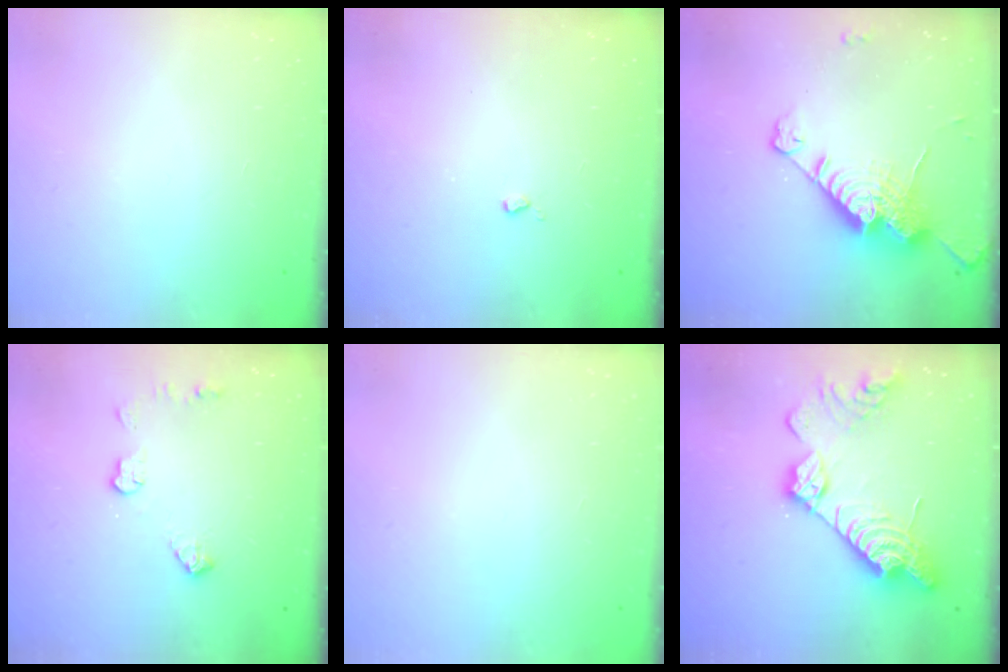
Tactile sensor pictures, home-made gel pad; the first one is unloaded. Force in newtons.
{"total": 2.5, "press": 2.4, "slide": 0.5}
{"total": 18.2, "press": 18.1, "slide": 1.9}
{"total": 7.4, "press": 7.4, "slide": 0.3}
{"total": 0.0}
{"total": 18.8, "press": 18.7, "slide": 1.9}